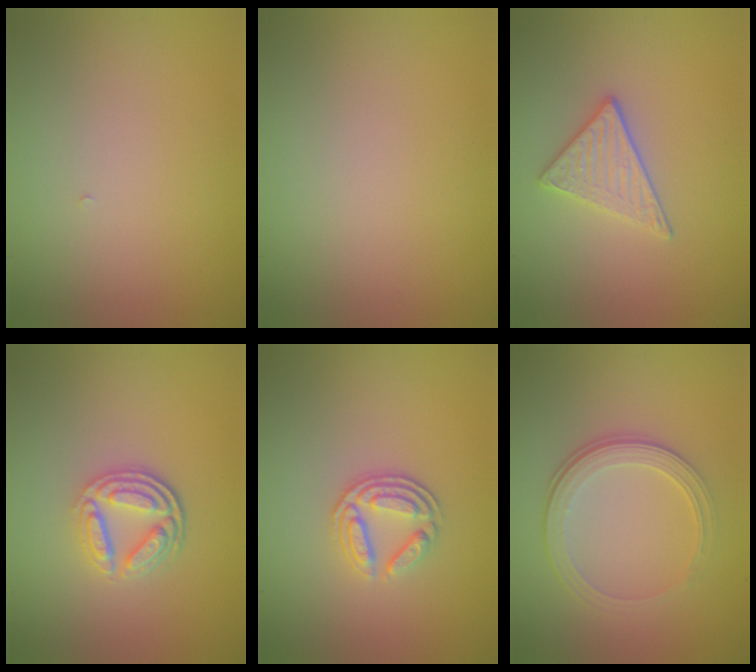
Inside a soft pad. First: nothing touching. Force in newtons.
{"total": 0.0}
{"total": 2.9, "press": 2.7, "slide": 1.1}
{"total": 4.1, "press": 3.2, "slide": 2.5}
{"total": 3.5, "press": 2.7, "slide": 2.2}
{"total": 4.2, "press": 2.9, "slide": 3.0}